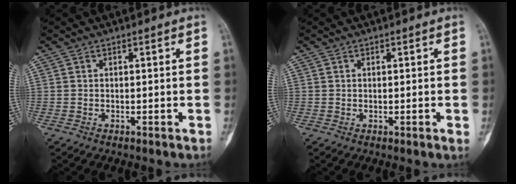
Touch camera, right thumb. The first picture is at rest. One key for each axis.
{"total": 0.9, "fx": 0.0, "fy": 0.2, "fz": 0.9, "tx": -0.010, "ty": 0.000, "tz": -0.001}